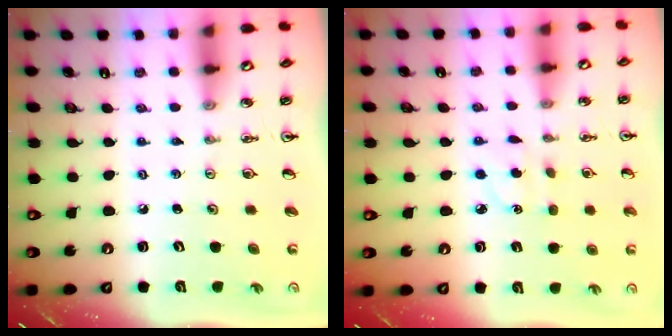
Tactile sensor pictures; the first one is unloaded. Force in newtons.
{"total": 3.5, "press": 3.4, "slide": 0.6}